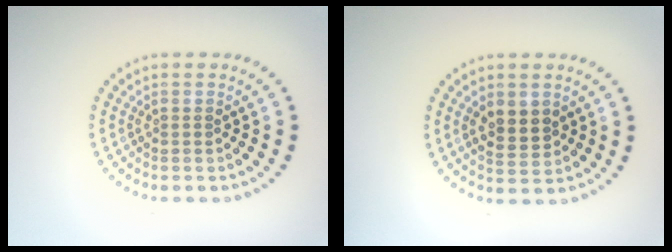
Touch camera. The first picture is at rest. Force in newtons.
{"total": 2.7, "press": 2.7, "slide": 0.5}